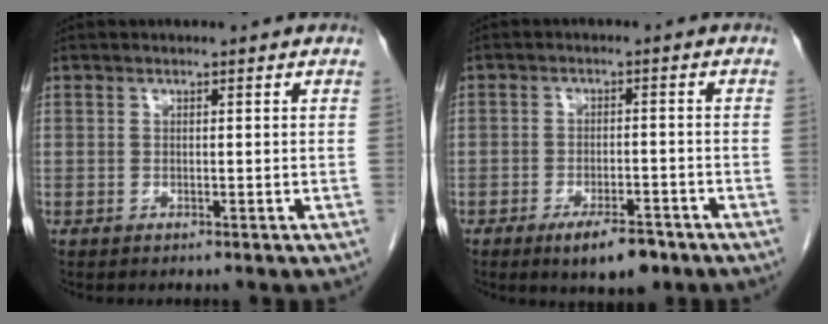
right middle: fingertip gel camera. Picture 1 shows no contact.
{"total": 6.1, "force": [-4.0, 2.1, 4.0], "torque": [-0.062, -0.002, -0.057]}